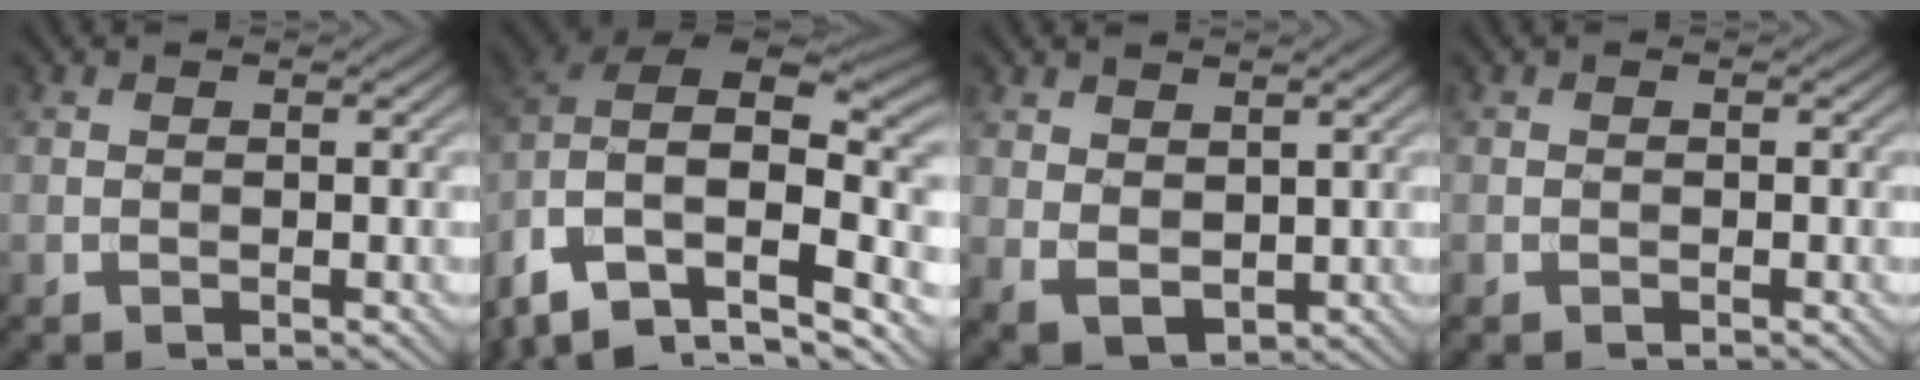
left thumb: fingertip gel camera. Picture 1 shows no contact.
{"total": 14.5, "force": [-7.4, 9.4, 8.1], "torque": [-0.191, -0.042, -0.106]}
{"total": 3.5, "force": [1.5, 2.3, 2.1], "torque": [-0.052, -0.011, 0.036]}
{"total": 0.0}